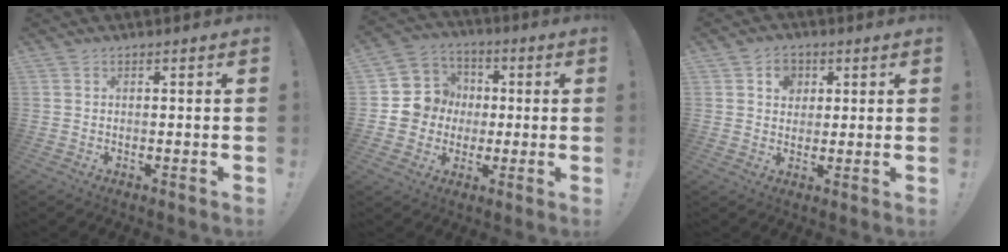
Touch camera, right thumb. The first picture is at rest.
{"total": 10.9, "force": [-1.1, 10.6, 2.3], "torque": [-0.023, 0.012, -0.011]}
{"total": 5.8, "force": [2.1, 5.0, 2.1], "torque": [-0.023, -0.005, 0.036]}